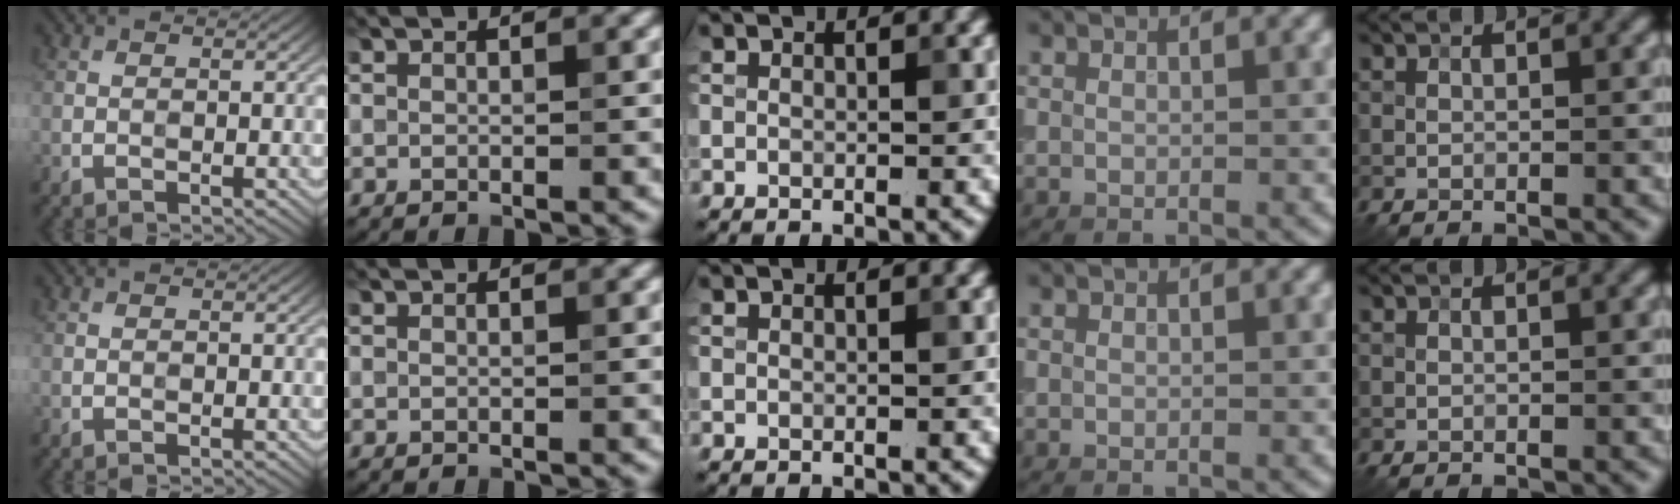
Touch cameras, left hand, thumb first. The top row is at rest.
{}